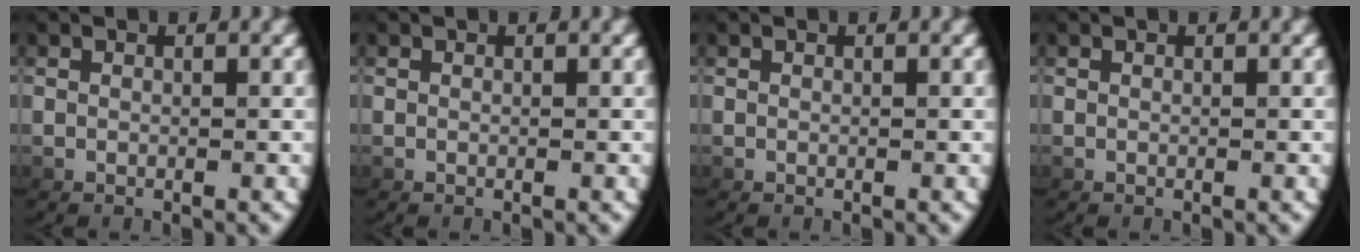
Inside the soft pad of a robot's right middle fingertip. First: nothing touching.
{"total": 0.0}
{"total": 0.0}
{"total": 0.0}